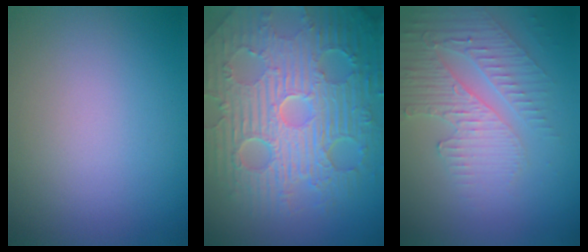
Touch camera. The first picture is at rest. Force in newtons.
{"total": 11.7, "press": 7.5, "slide": 9.0}
{"total": 3.7, "press": 3.5, "slide": 1.4}